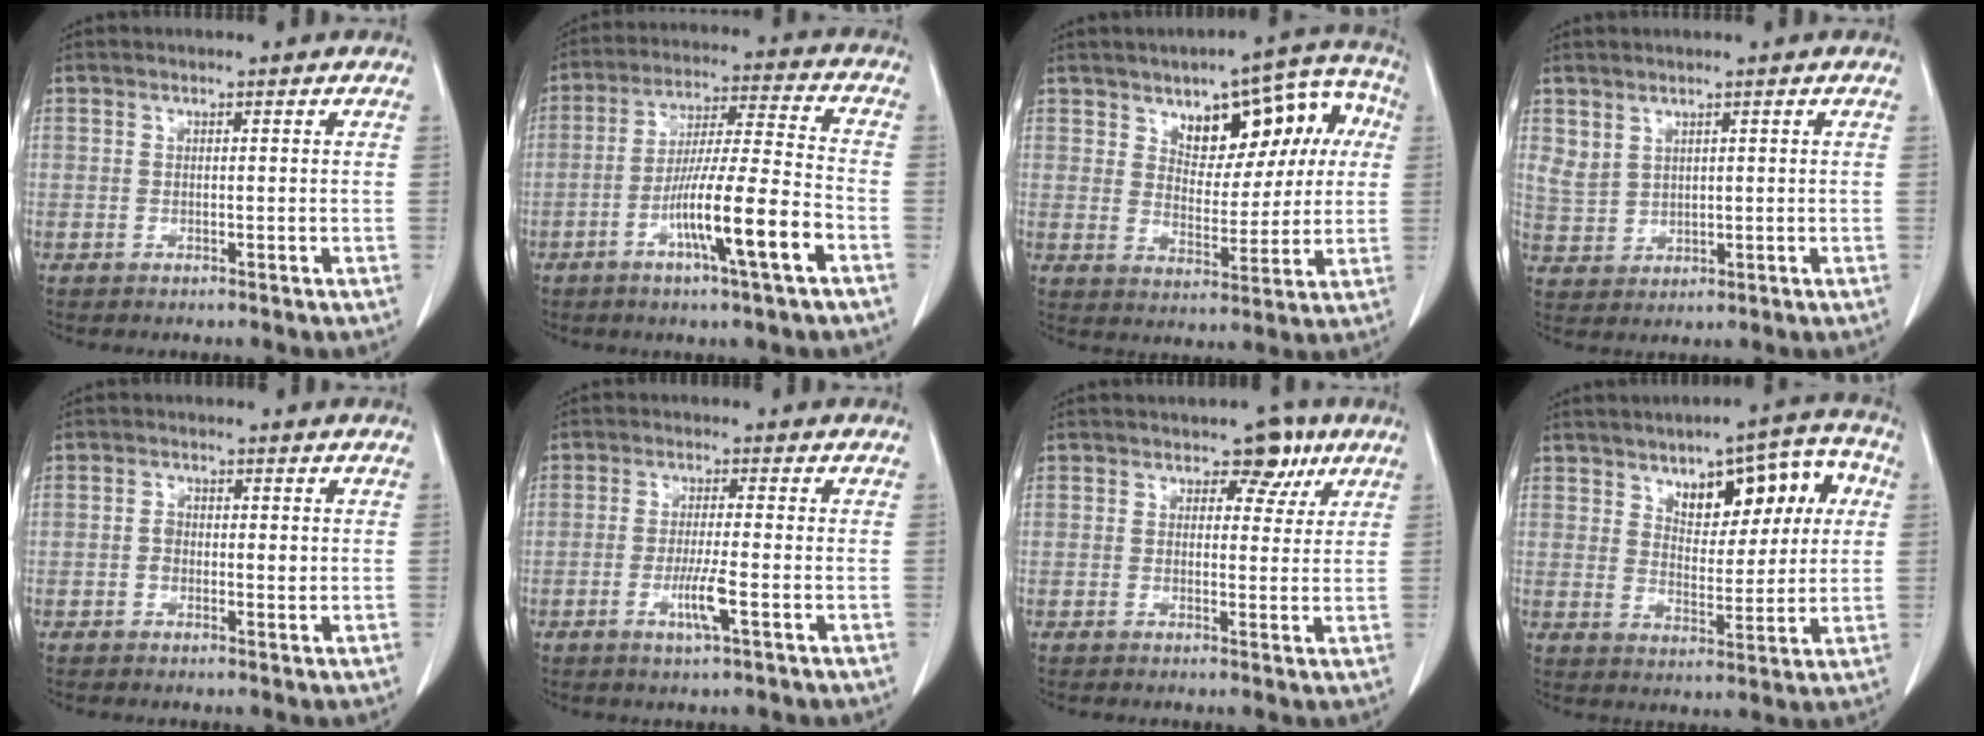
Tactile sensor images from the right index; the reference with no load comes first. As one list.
[{"total": 13.0, "force": [-5.4, 0.0, 11.8], "torque": [-0.211, -0.003, -0.097]}, {"total": 12.4, "force": [4.2, 6.6, 9.6], "torque": [-0.106, 0.038, 0.063]}, {"total": 3.7, "force": [2.4, 2.5, 1.2], "torque": [-0.026, -0.003, 0.063]}, {"total": 2.7, "force": [-0.1, 1.7, 2.1], "torque": [-0.035, 0.005, -0.002]}, {"total": 4.7, "force": [-1.7, 0.0, 4.4], "torque": [-0.085, -0.010, -0.031]}, {"total": 4.4, "force": [2.4, 2.9, 2.3], "torque": [-0.015, 0.007, 0.027]}, {"total": 11.9, "force": [4.4, 5.1, 9.8], "torque": [-0.121, 0.028, 0.066]}]